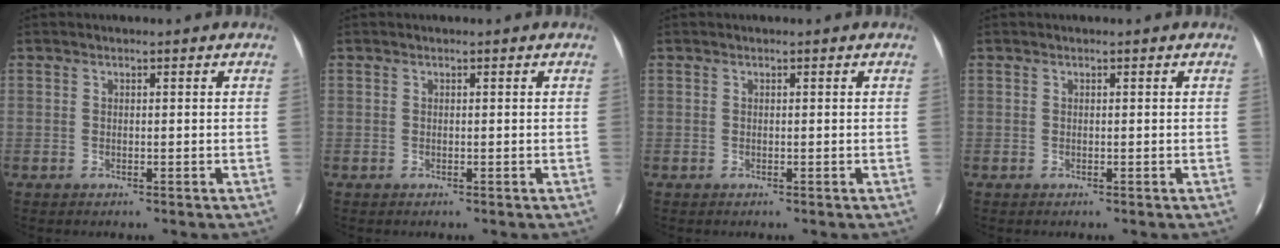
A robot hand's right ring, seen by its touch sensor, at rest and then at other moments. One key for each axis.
{"total": 0.0}
{"total": 0.0}
{"total": 0.0}